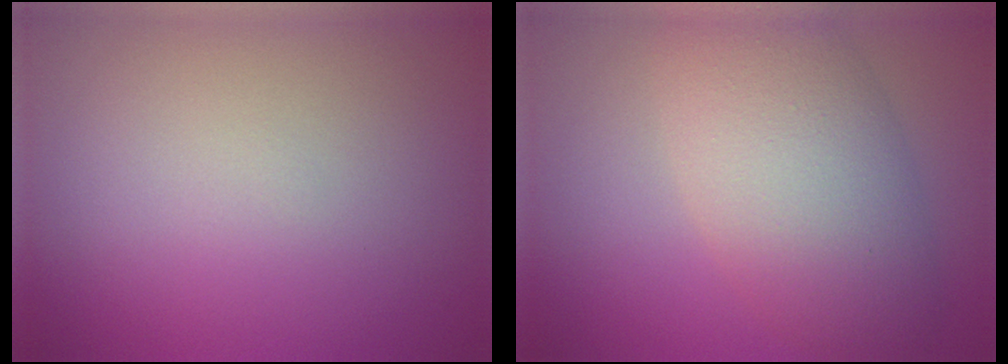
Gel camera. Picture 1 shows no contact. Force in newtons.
{"total": 8.0, "press": 8.0, "slide": 0.3}